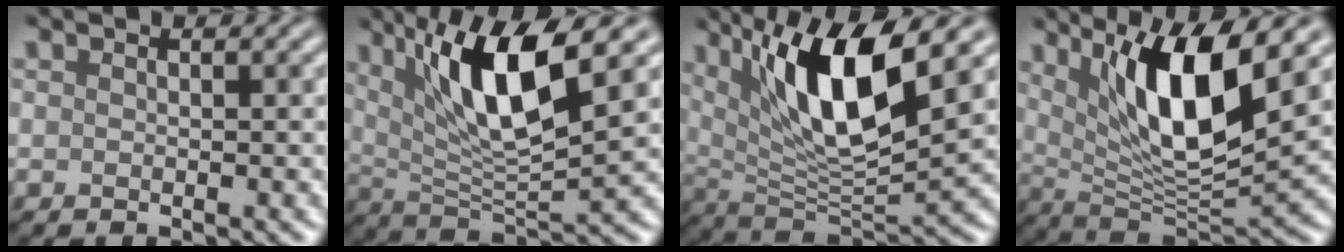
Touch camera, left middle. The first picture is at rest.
{"total": 9.5, "force": [3.6, 2.5, 8.5], "torque": [-0.142, -0.010, 0.065]}
{"total": 10.6, "force": [3.9, 3.0, 9.4], "torque": [-0.152, -0.011, 0.073]}
{"total": 9.8, "force": [3.7, 2.7, 8.7], "torque": [-0.139, -0.019, 0.071]}